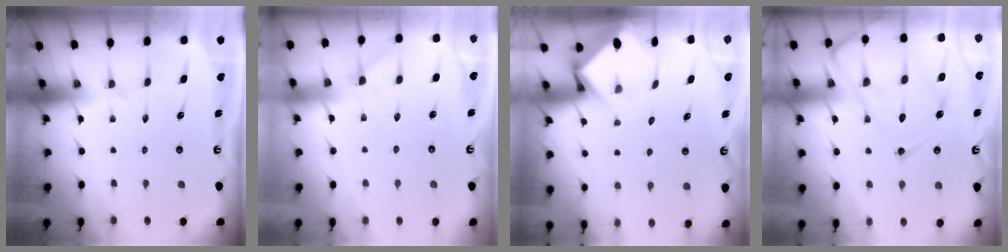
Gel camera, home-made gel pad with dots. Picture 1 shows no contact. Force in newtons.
{"total": 3.6, "press": 3.6, "slide": 0.4}
{"total": 3.6, "press": 3.6, "slide": 0.2}
{"total": 17.7, "press": 17.6, "slide": 1.7}